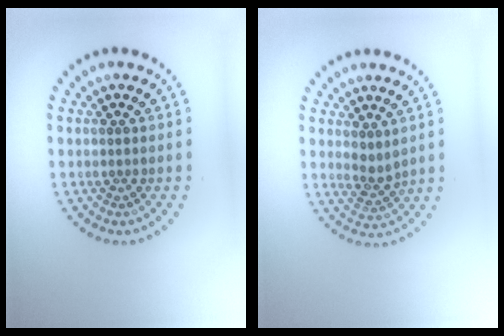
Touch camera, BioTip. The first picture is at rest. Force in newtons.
{"total": 1.9, "press": 1.5, "slide": 1.1}